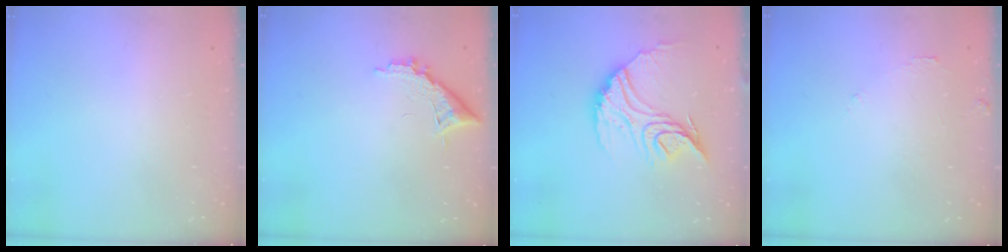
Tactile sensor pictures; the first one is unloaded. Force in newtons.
{"total": 9.0, "press": 9.0, "slide": 0.4}
{"total": 16.7, "press": 16.6, "slide": 1.5}
{"total": 5.6, "press": 5.6, "slide": 0.2}